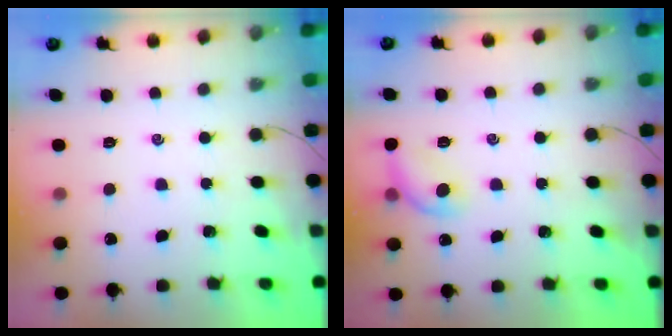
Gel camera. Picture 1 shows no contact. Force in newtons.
{"total": 9.6, "press": 9.6, "slide": 0.4}